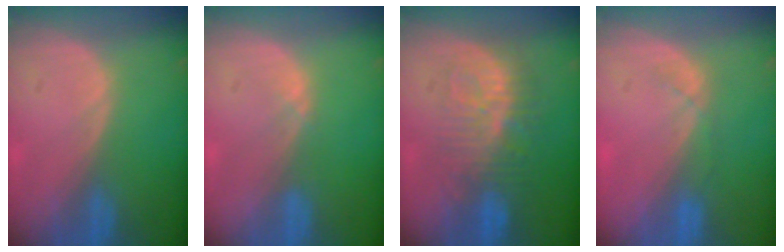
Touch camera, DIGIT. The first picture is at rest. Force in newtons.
{"total": 0.7, "press": 0.6, "slide": 0.4}
{"total": 9.4, "press": 8.8, "slide": 3.3}
{"total": 2.1, "press": 1.9, "slide": 0.9}